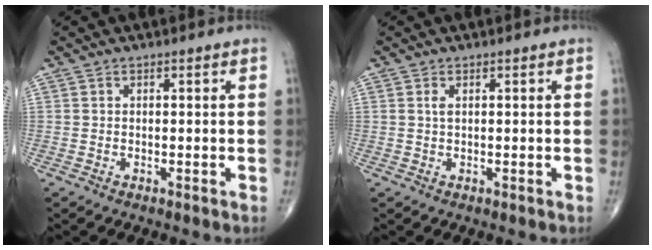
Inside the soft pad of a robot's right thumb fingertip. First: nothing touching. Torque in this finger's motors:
{"motor_torque": [0.06, 0.20, -0.01, -0.15, 0.00]}